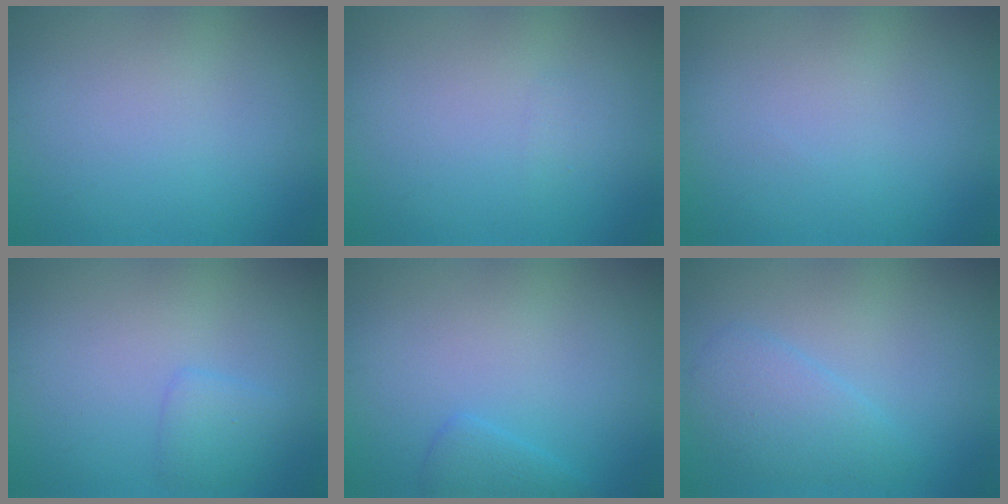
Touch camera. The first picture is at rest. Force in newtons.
{"total": 0.5, "press": 0.5, "slide": 0.0}
{"total": 0.0}
{"total": 1.6, "press": 1.6, "slide": 0.0}
{"total": 1.6, "press": 1.6, "slide": 0.1}
{"total": 2.7, "press": 2.7, "slide": 0.2}